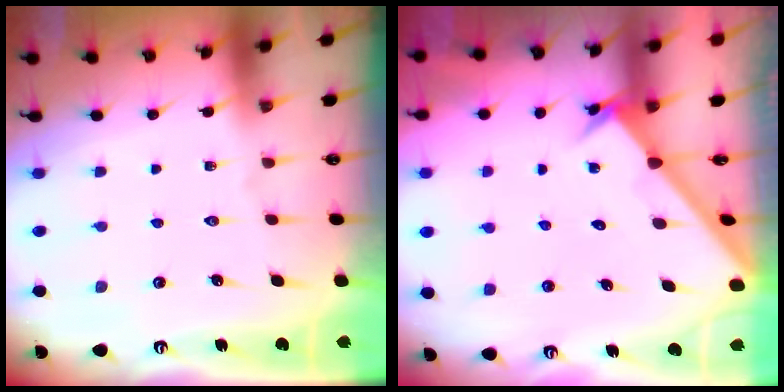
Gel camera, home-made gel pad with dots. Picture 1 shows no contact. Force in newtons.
{"total": 2.1, "press": 2.1, "slide": 0.2}